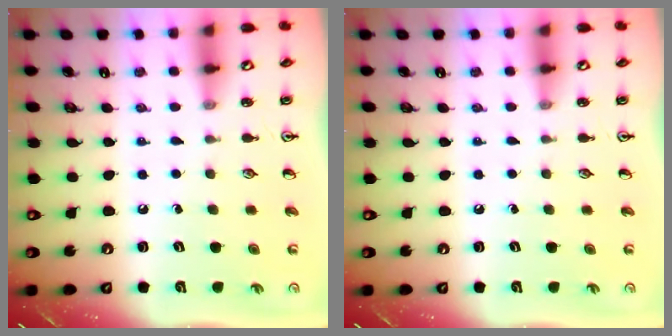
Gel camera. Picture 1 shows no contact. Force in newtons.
{"total": 0.0}